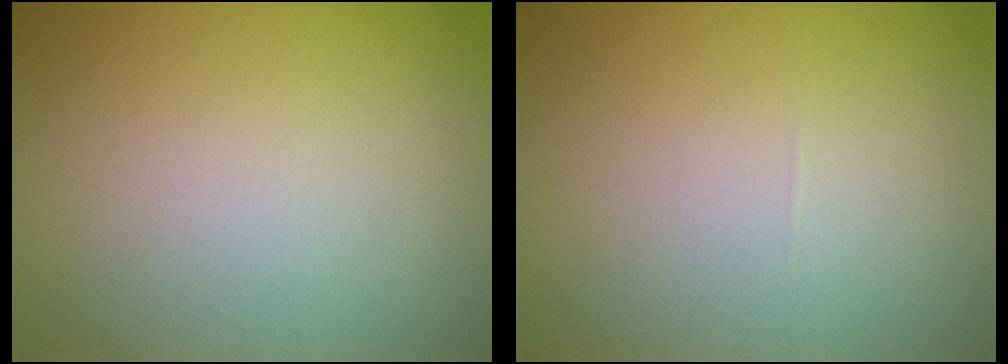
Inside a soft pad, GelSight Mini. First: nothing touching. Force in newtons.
{"total": 0.0}